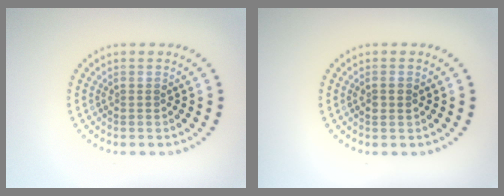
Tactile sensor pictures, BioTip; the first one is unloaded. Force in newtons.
{"total": 1.1, "press": 1.0, "slide": 0.3}